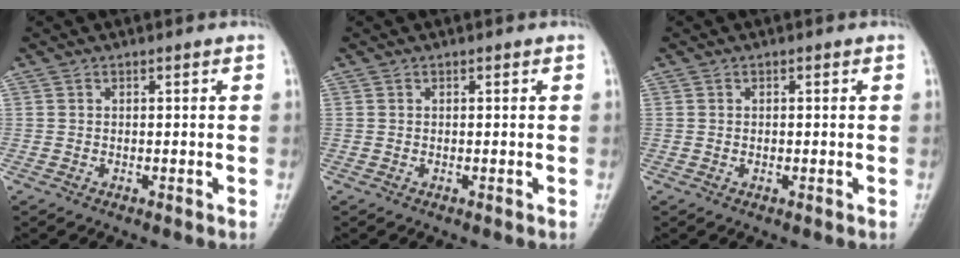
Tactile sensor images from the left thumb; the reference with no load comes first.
{"total": 0.0}
{"total": 0.6, "force": [0.0, 0.4, 0.4], "torque": [-0.007, 0.000, 0.000]}